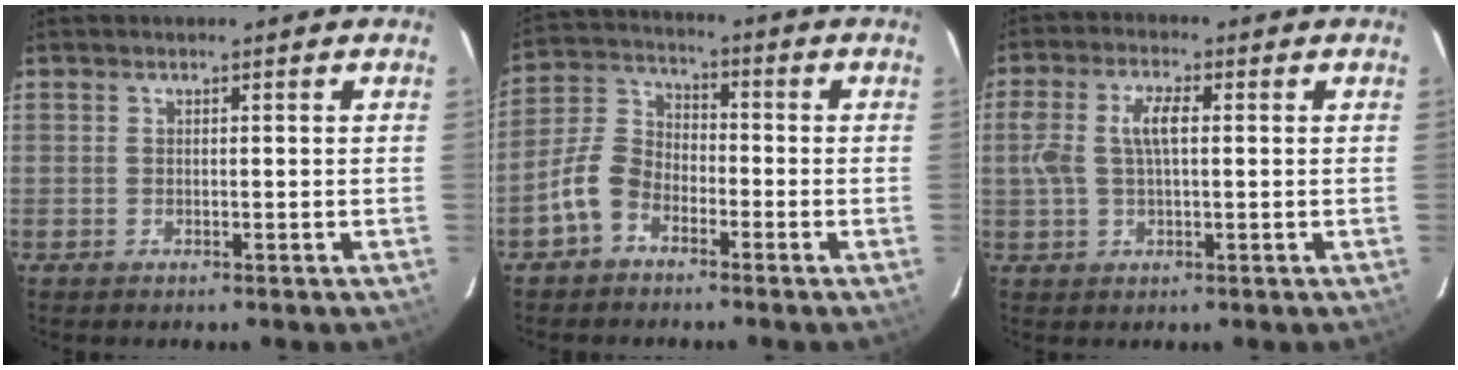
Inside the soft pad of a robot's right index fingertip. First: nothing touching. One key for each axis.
{"total": 7.6, "fx": -4.4, "fy": 5.0, "fz": 3.7, "tx": -0.081, "ty": 0.025, "tz": -0.092}
{"total": 6.6, "fx": 0.7, "fy": 2.7, "fz": 5.9, "tx": -0.122, "ty": 0.012, "tz": 0.017}